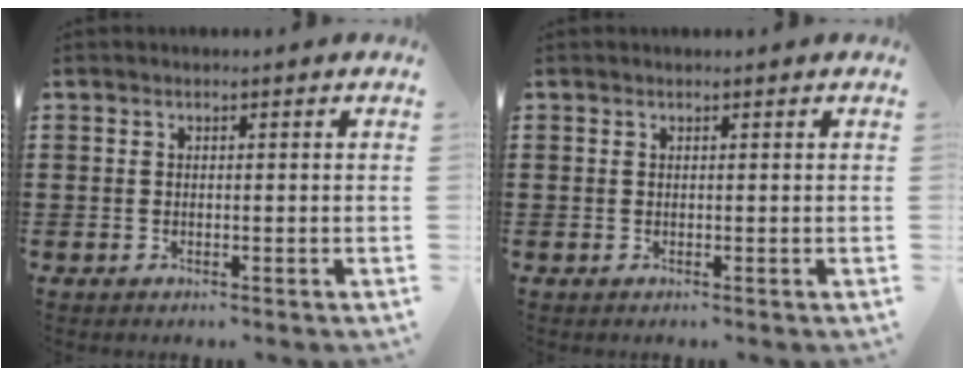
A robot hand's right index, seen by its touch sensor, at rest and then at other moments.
{"total": 0.0}